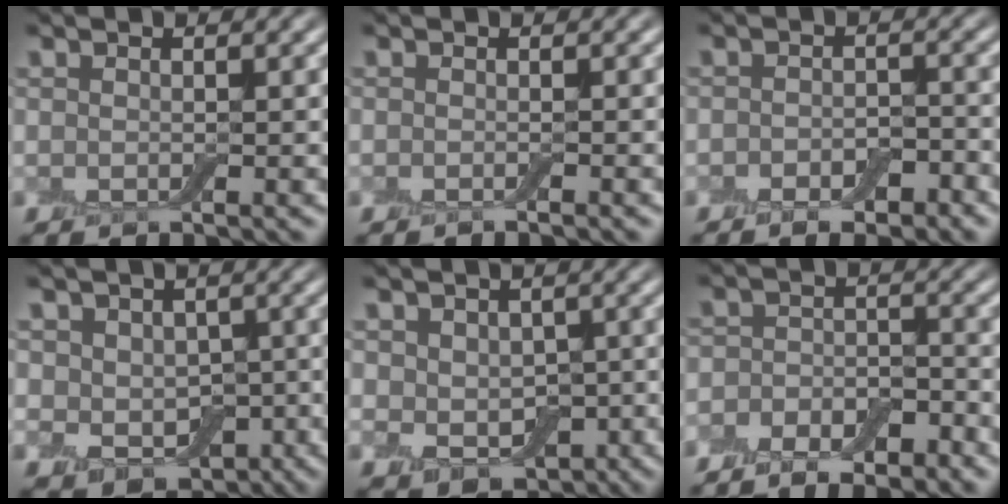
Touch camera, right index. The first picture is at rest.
{"total": 0.6, "force": [-0.4, -0.1, 0.4], "torque": [-0.007, -0.003, -0.009]}
{"total": 3.4, "force": [-2.0, 1.6, 2.2], "torque": [-0.025, 0.003, -0.029]}
{"total": 5.9, "force": [-0.7, 4.9, 3.2], "torque": [-0.036, -0.016, -0.001]}
{"total": 5.3, "force": [-0.5, 4.2, 3.2], "torque": [-0.050, -0.020, 0.004]}
{"total": 6.2, "force": [-4.4, 3.3, 2.9], "torque": [-0.008, -0.003, -0.069]}